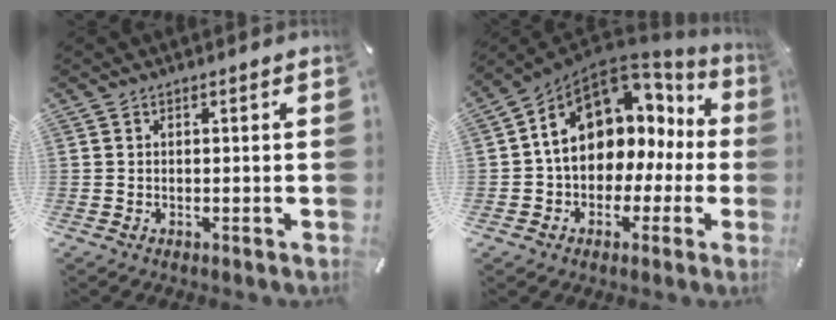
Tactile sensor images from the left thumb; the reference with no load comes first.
{"total": 12.6, "force": [4.6, 9.3, 7.2], "torque": [-0.137, -0.034, 0.085]}